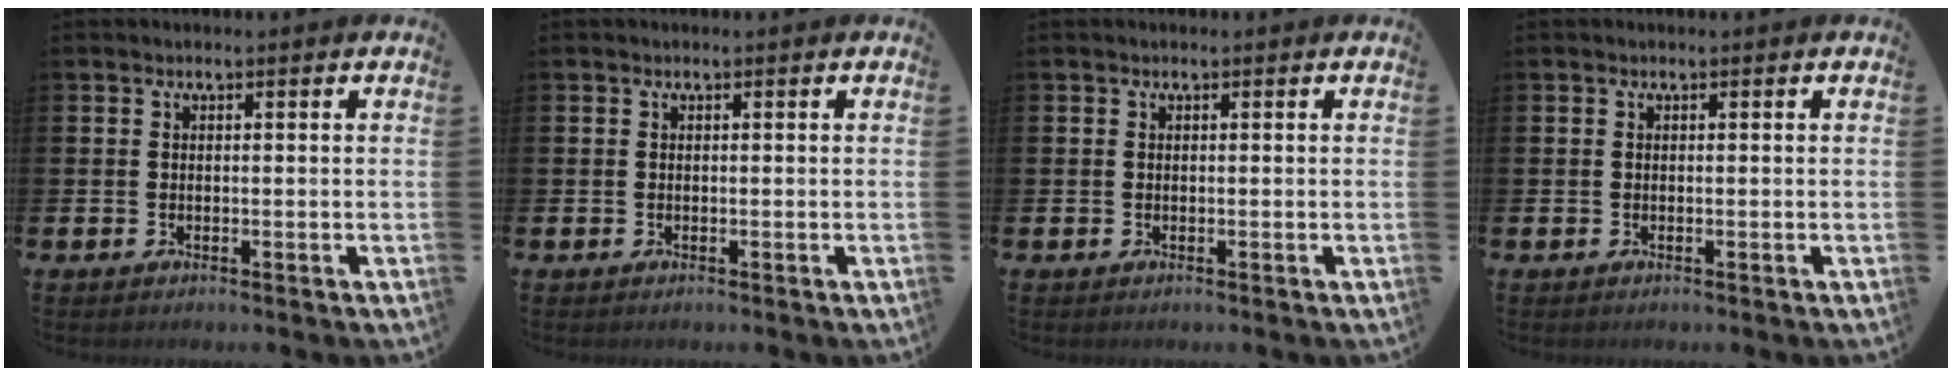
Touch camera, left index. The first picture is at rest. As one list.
[{"total": 0.0}, {"total": 0.0}, {"total": 0.0}]